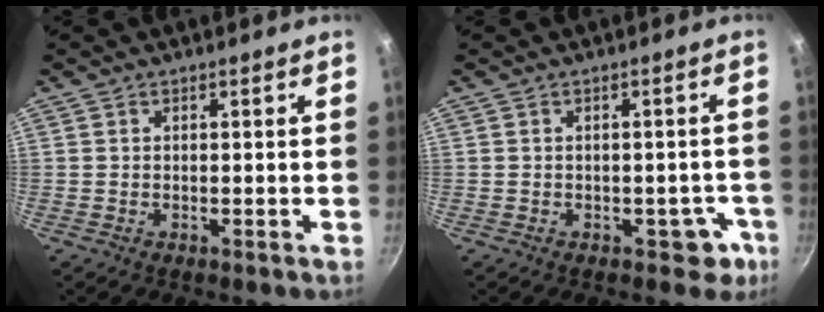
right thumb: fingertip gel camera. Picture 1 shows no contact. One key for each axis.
{"total": 4.2, "fx": -2.2, "fy": 2.7, "fz": 2.3, "tx": 0.002, "ty": 0.021, "tz": -0.022}